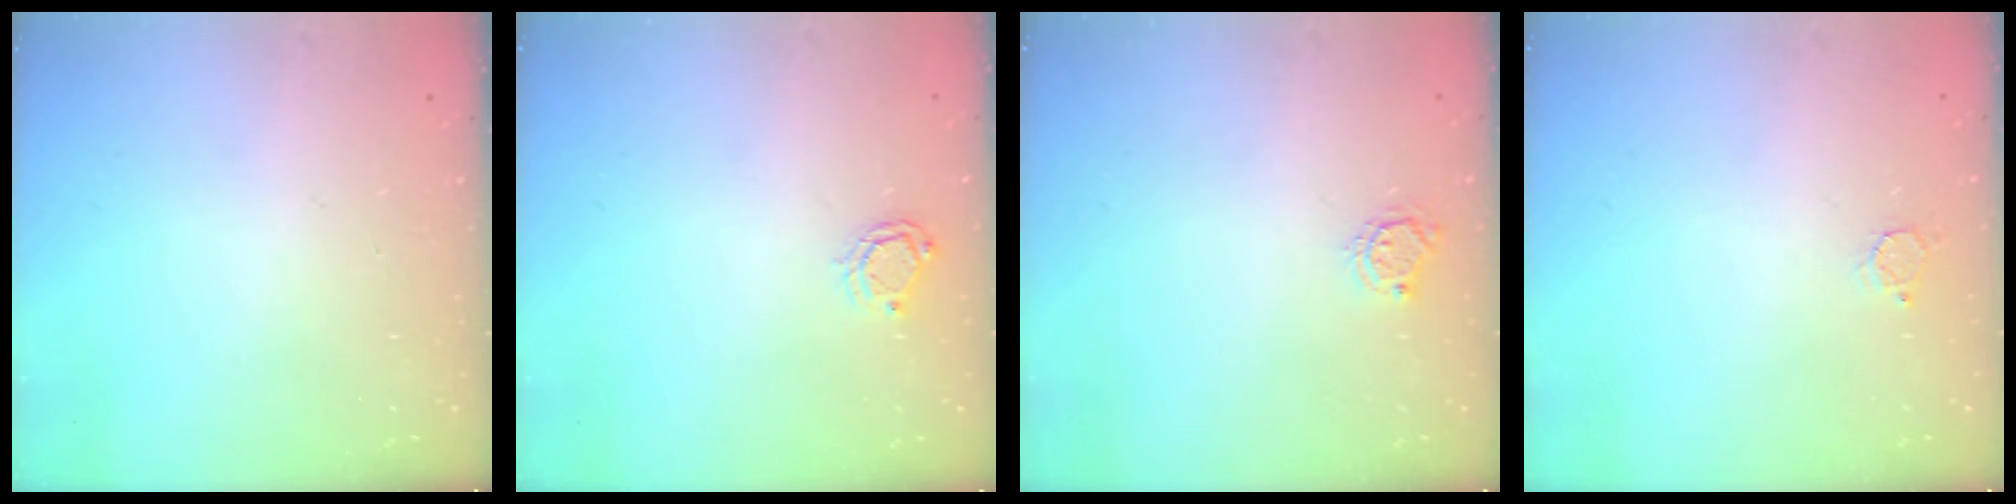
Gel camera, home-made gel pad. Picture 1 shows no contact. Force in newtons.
{"total": 4.4, "press": 4.4, "slide": 0.4}
{"total": 4.5, "press": 4.5, "slide": 0.4}
{"total": 2.1, "press": 2.1, "slide": 0.2}